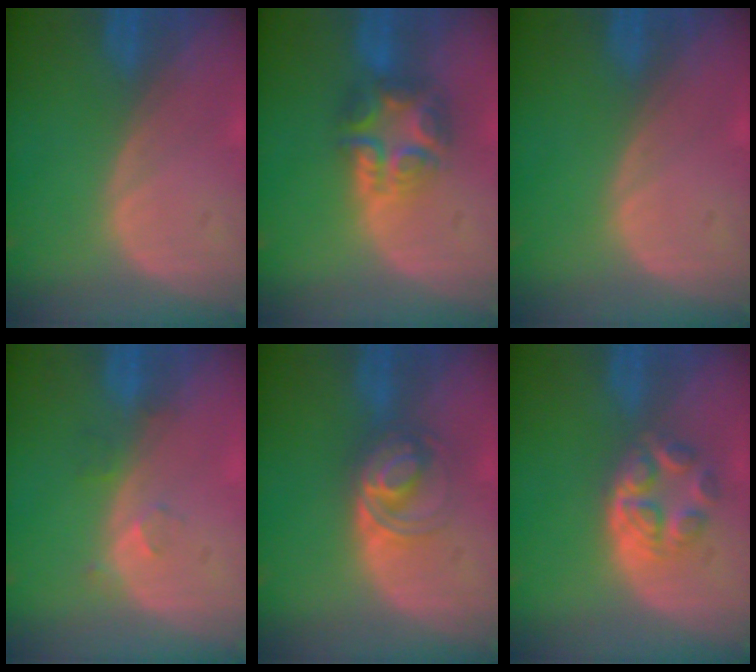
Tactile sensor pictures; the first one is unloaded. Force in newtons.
{"total": 7.8, "press": 6.7, "slide": 4.1}
{"total": 0.0}
{"total": 2.7, "press": 2.3, "slide": 1.5}
{"total": 5.8, "press": 5.4, "slide": 2.0}
{"total": 6.2, "press": 5.2, "slide": 3.3}